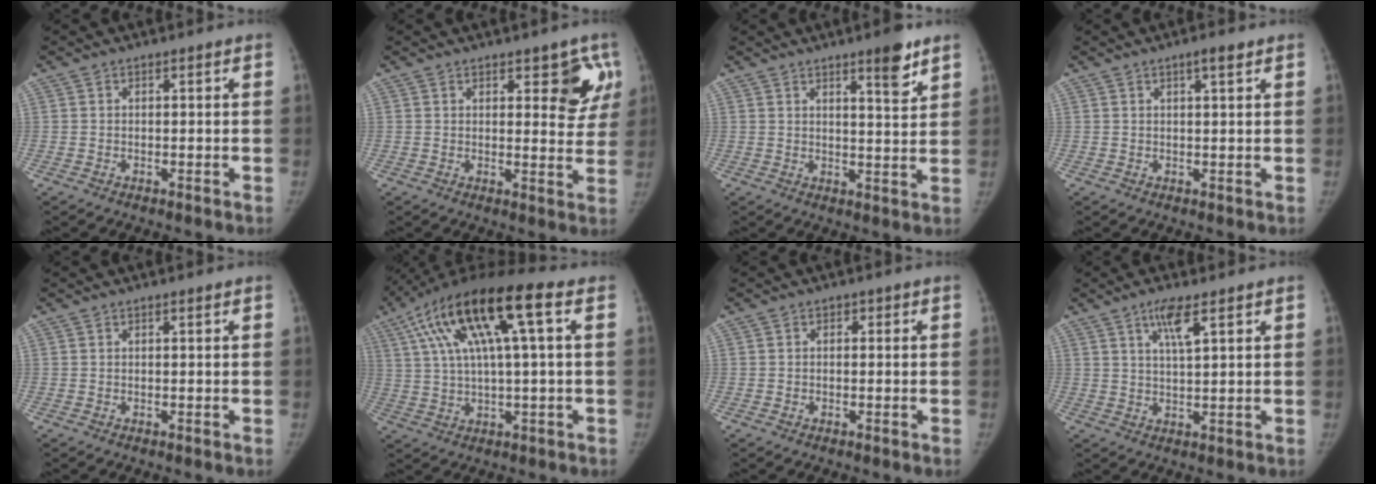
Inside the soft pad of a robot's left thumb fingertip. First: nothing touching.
{"total": 7.6, "force": [3.7, 3.5, 5.6], "torque": [-0.022, -0.019, 0.042]}
{"total": 6.1, "force": [4.1, 1.1, 4.4], "torque": [-0.054, -0.029, 0.058]}
{"total": 2.3, "force": [1.4, 0.3, 1.9], "torque": [-0.029, -0.006, 0.022]}
{"total": 0.0}
{"total": 18.3, "force": [6.0, 4.3, 16.7], "torque": [-0.325, 0.029, 0.105]}
{"total": 0.9, "force": [-0.2, 0.9, 0.2], "torque": [0.006, 0.004, -0.006]}
{"total": 5.0, "force": [2.8, 1.0, 4.1], "torque": [-0.076, -0.012, 0.053]}